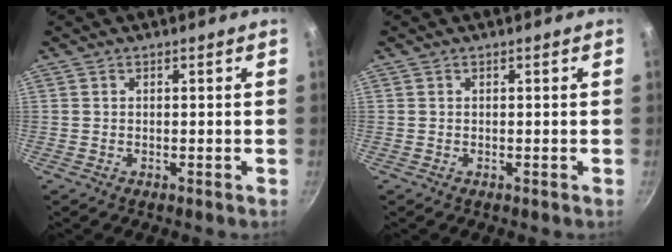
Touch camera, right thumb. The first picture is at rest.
{"total": 0.0}